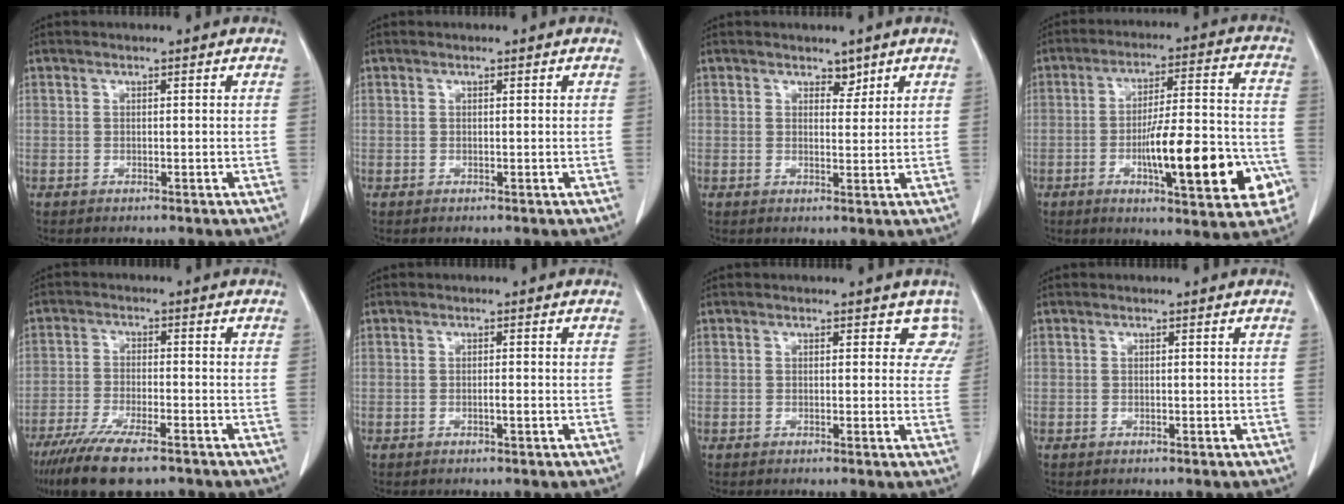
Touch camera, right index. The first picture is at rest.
{"total": 0.0}
{"total": 2.6, "force": [1.8, 1.5, 1.0], "torque": [-0.016, 0.000, 0.033]}
{"total": 18.7, "force": [-6.0, 4.1, 17.2], "torque": [-0.223, 0.020, -0.076]}
{"total": 12.4, "force": [-8.8, 3.2, 8.0], "torque": [-0.143, -0.028, -0.147]}
{"total": 1.2, "force": [-0.3, 0.3, 1.1], "torque": [-0.025, 0.000, -0.004]}
{"total": 4.4, "force": [2.2, 2.7, 2.7], "torque": [-0.015, 0.011, 0.019]}
{"total": 0.0}